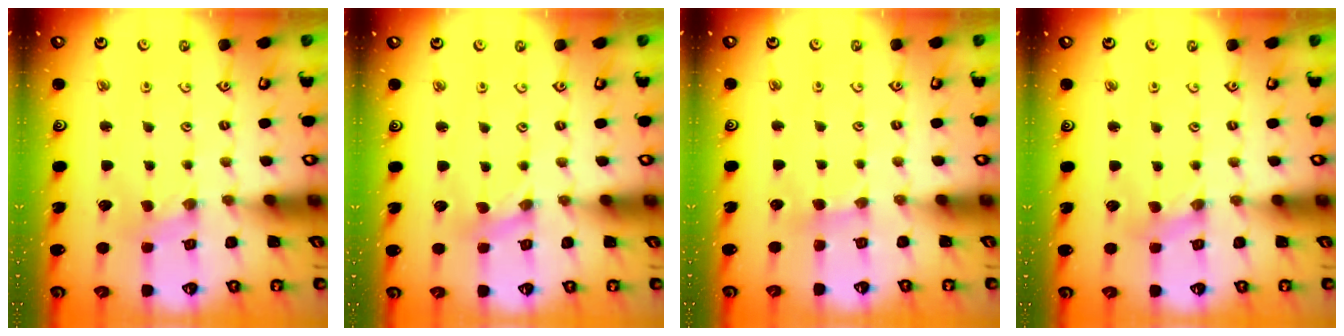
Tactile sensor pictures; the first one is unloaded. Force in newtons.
{"total": 0.0}
{"total": 3.0, "press": 3.0, "slide": 0.4}
{"total": 0.0}